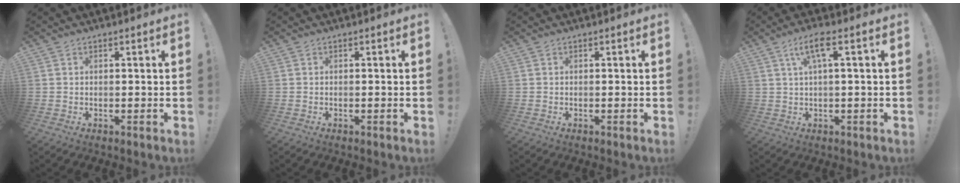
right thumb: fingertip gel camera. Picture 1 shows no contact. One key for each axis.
{"total": 0.0}
{"total": 0.0}
{"total": 6.7, "fx": 1.6, "fy": 1.2, "fz": 6.4, "tx": -0.114, "ty": 0.004, "tz": 0.023}